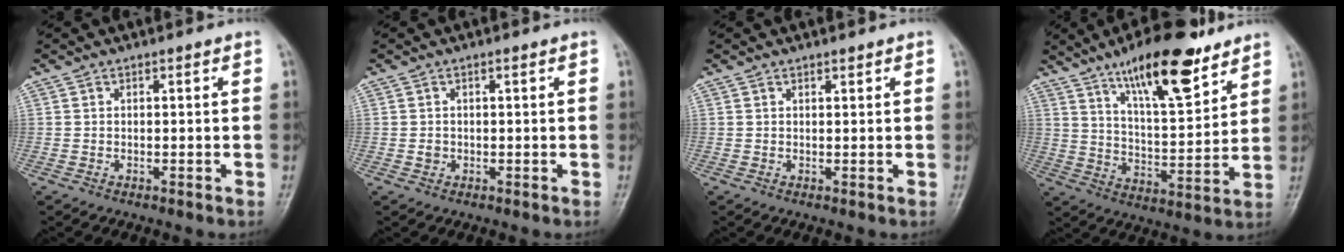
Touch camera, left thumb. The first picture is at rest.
{"total": 1.0, "force": [-0.1, 0.9, 0.4], "torque": [-0.001, 0.002, 0.001]}
{"total": 0.7, "force": [0.6, 0.2, 0.3], "torque": [-0.006, -0.005, 0.010]}
{"total": 17.0, "force": [11.2, 5.1, 11.7], "torque": [-0.162, -0.062, 0.190]}